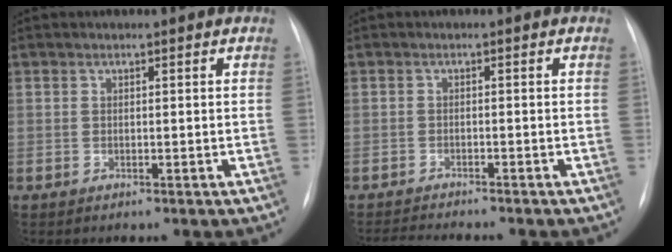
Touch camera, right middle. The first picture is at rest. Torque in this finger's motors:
{"motor_torque": [0.00, 0.00, 0.00, 0.00]}